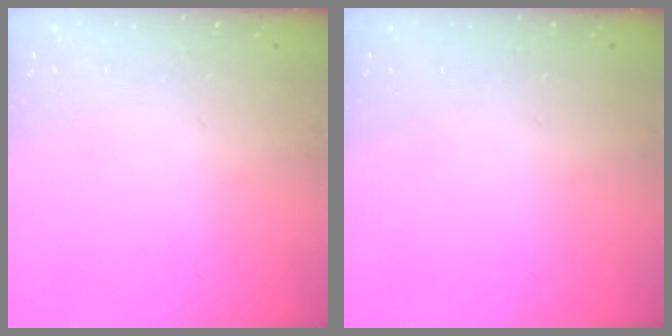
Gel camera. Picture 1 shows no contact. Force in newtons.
{"total": 0.0}